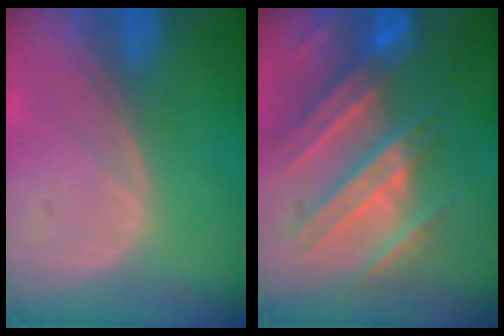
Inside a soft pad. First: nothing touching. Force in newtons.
{"total": 10.9, "press": 9.8, "slide": 4.9}